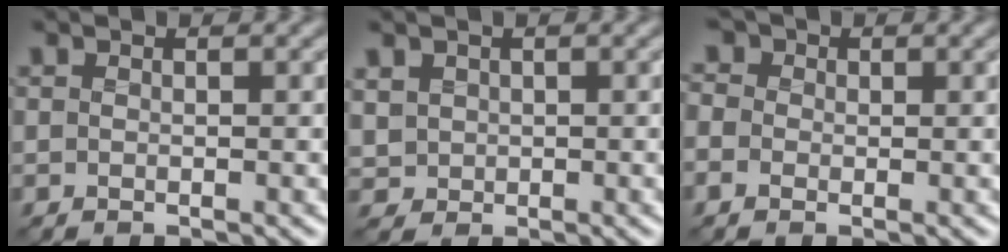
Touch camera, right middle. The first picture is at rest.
{"total": 2.1, "force": [0.7, 1.9, 0.7], "torque": [-0.029, 0.003, 0.021]}
{"total": 3.4, "force": [0.6, 2.8, 1.7], "torque": [-0.032, 0.019, -0.012]}